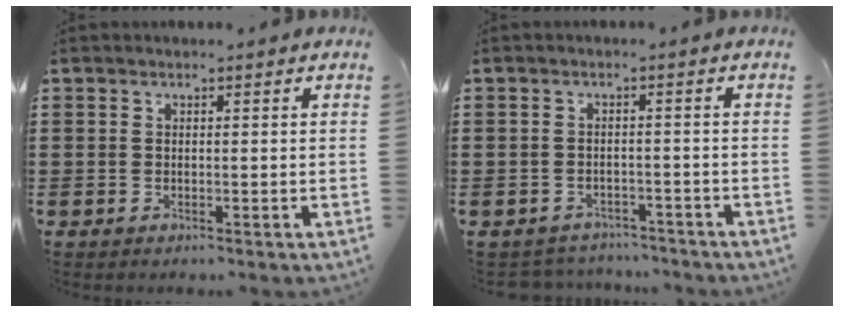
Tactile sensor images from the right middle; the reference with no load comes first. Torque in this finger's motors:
{"motor_torque": [0.00, 0.00, 0.00, 0.00]}